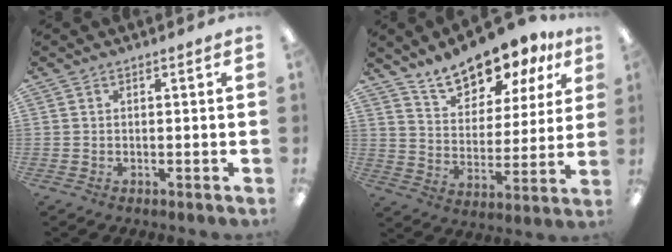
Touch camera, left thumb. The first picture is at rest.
{"total": 14.1, "force": [12.1, 5.5, 4.6], "torque": [-0.083, -0.083, 0.221]}